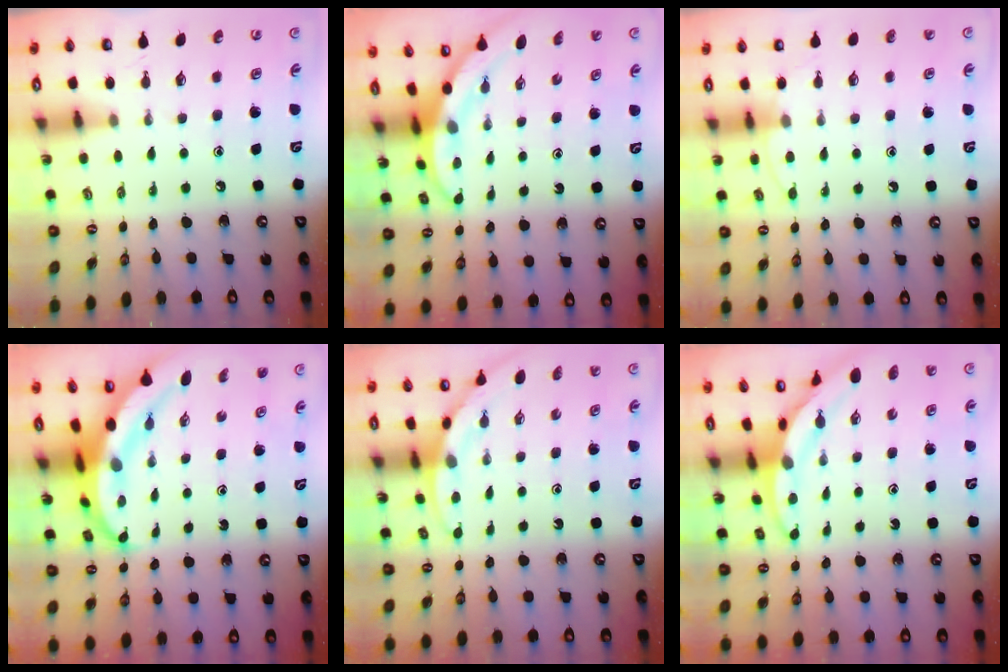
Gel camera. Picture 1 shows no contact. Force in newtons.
{"total": 3.5, "press": 3.5, "slide": 0.1}
{"total": 5.8, "press": 5.7, "slide": 0.6}
{"total": 7.3, "press": 7.2, "slide": 0.9}
{"total": 4.6, "press": 4.5, "slide": 0.3}
{"total": 3.4, "press": 3.4, "slide": 0.2}